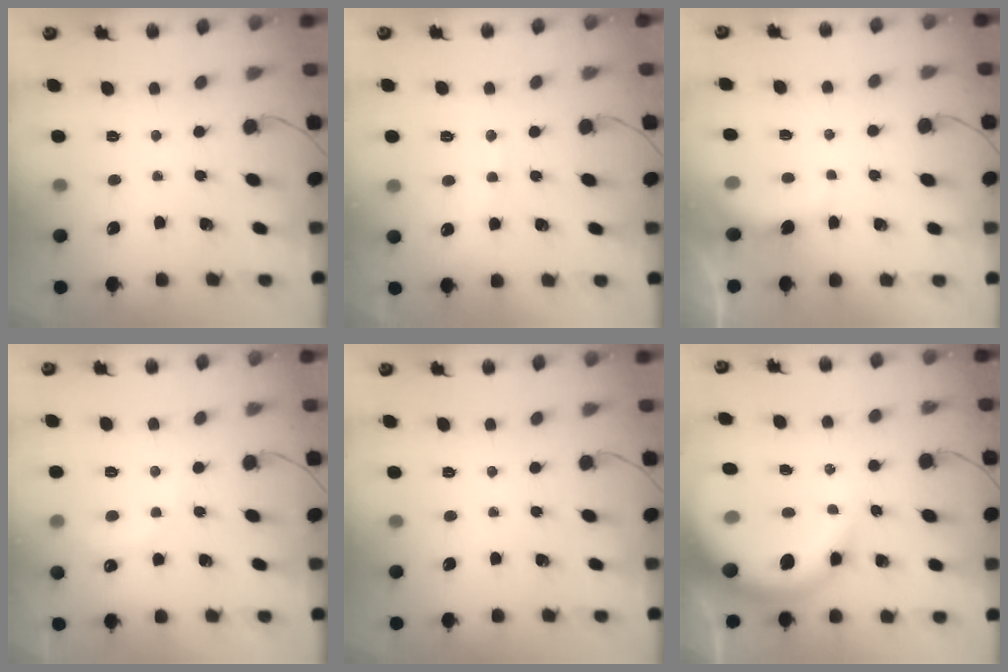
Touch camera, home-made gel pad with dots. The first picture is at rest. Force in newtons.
{"total": 8.1, "press": 8.0, "slide": 1.0}
{"total": 2.3, "press": 2.2, "slide": 0.6}
{"total": 6.8, "press": 6.7, "slide": 1.2}
{"total": 0.0}
{"total": 14.5, "press": 14.2, "slide": 3.0}